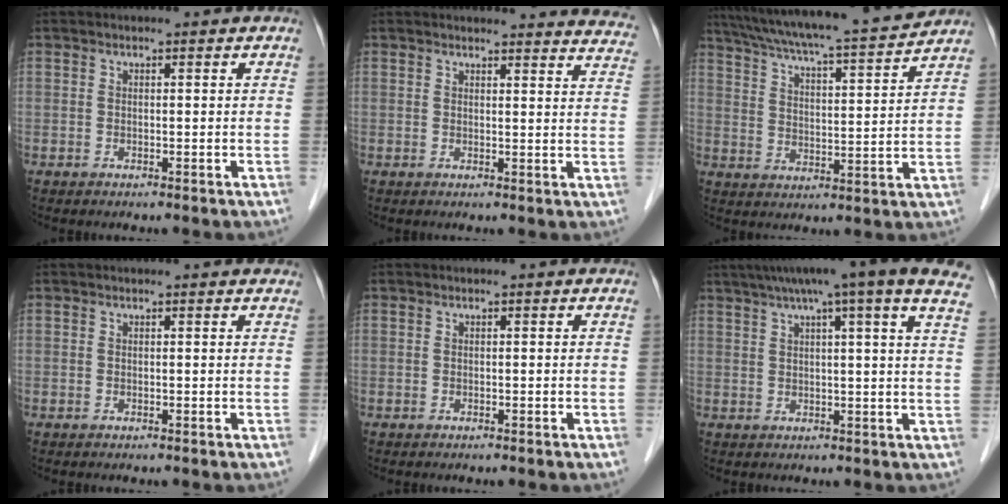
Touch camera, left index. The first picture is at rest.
{"total": 15.0, "force": [14.8, 2.0, 1.9], "torque": [0.011, -0.057, 0.132]}
{"total": 17.6, "force": [15.9, -0.2, 7.5], "torque": [-0.136, -0.004, 0.236]}
{"total": 1.7, "force": [1.7, 0.2, 0.4], "torque": [-0.012, 0.010, 0.015]}
{"total": 0.0}
{"total": 18.3, "force": [13.3, -0.3, 12.5], "torque": [-0.198, 0.032, 0.160]}